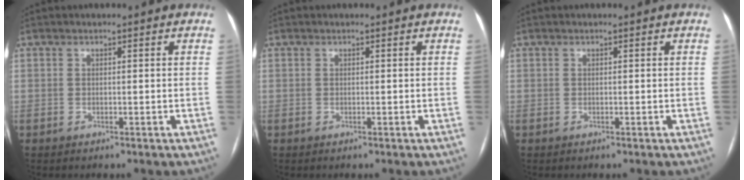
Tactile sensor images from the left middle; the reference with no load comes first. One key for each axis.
{"total": 0.0}
{"total": 0.0}